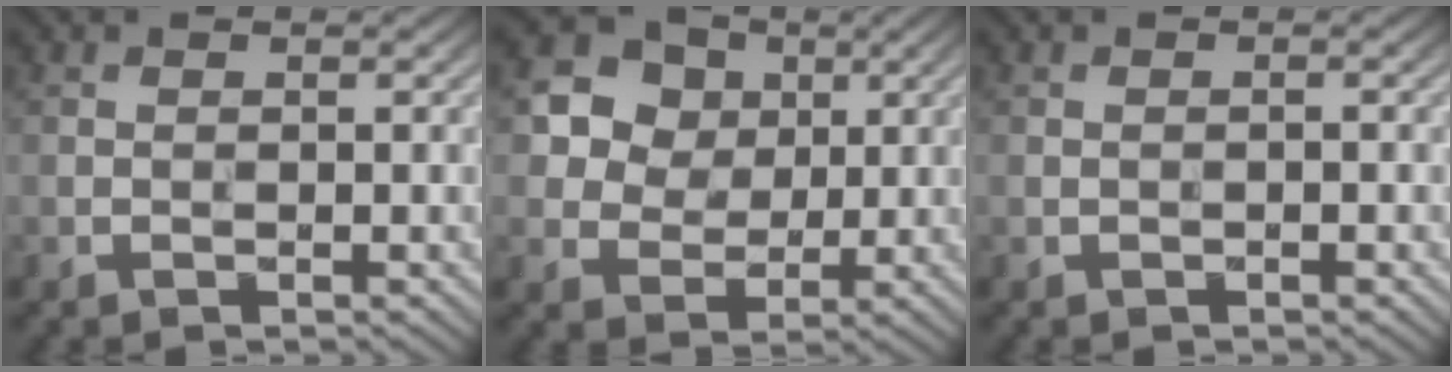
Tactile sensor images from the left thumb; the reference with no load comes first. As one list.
[{"total": 9.8, "force": [4.0, 8.0, 3.9], "torque": [-0.128, 0.013, 0.077]}, {"total": 0.5, "force": [-0.3, 0.2, 0.4], "torque": [-0.007, 0.000, -0.005]}]